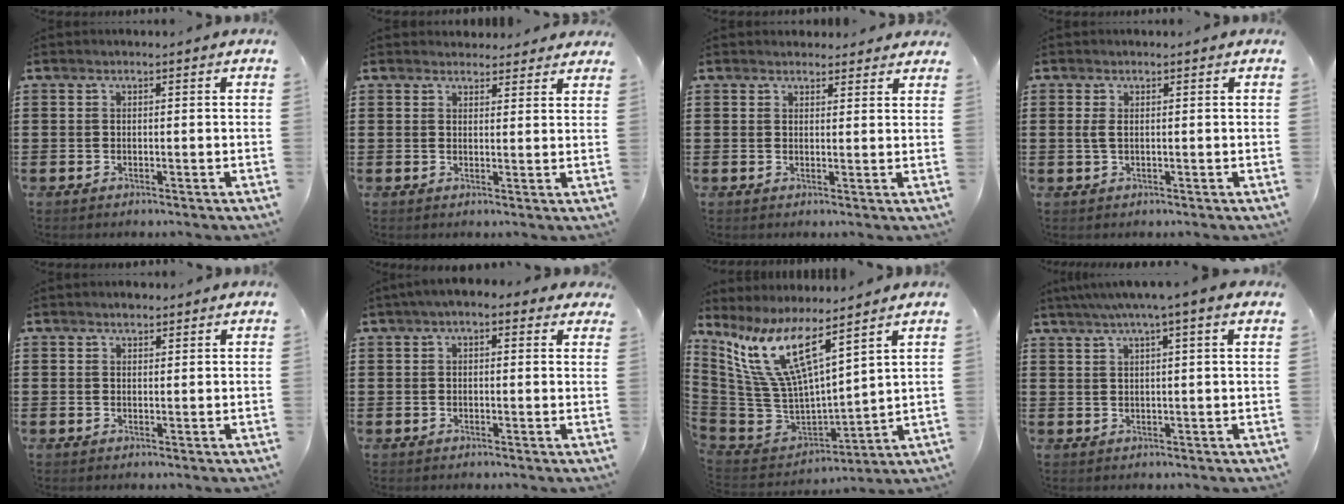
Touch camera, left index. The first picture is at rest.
{"total": 2.7, "force": [2.5, 0.8, 0.1], "torque": [-0.002, -0.006, 0.047]}
{"total": 2.2, "force": [2.1, 0.6, 0.1], "torque": [0.001, -0.003, 0.039]}
{"total": 1.4, "force": [0.2, 0.6, 1.3], "torque": [-0.036, 0.000, 0.000]}
{"total": 1.4, "force": [1.2, 0.5, 0.4], "torque": [-0.001, -0.001, 0.021]}
{"total": 2.3, "force": [0.9, 1.3, 1.7], "torque": [-0.037, 0.011, 0.014]}
{"total": 12.3, "force": [7.1, 3.4, 9.4], "torque": [-0.231, -0.056, 0.121]}
{"total": 3.9, "force": [2.4, -0.5, 3.0], "torque": [-0.062, 0.004, 0.040]}